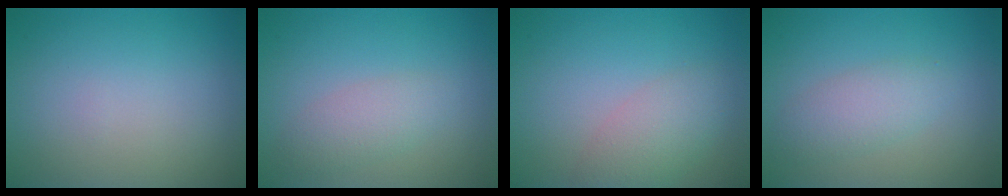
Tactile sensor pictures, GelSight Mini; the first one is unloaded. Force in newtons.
{"total": 2.3, "press": 2.3, "slide": 0.1}
{"total": 3.2, "press": 3.2, "slide": 0.1}
{"total": 2.7, "press": 2.7, "slide": 0.1}